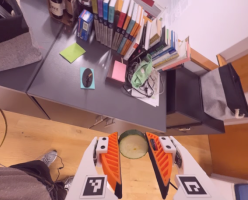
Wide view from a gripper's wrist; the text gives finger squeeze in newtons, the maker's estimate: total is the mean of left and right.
{"total": 8.6, "left": 9.1, "right": 8.1}